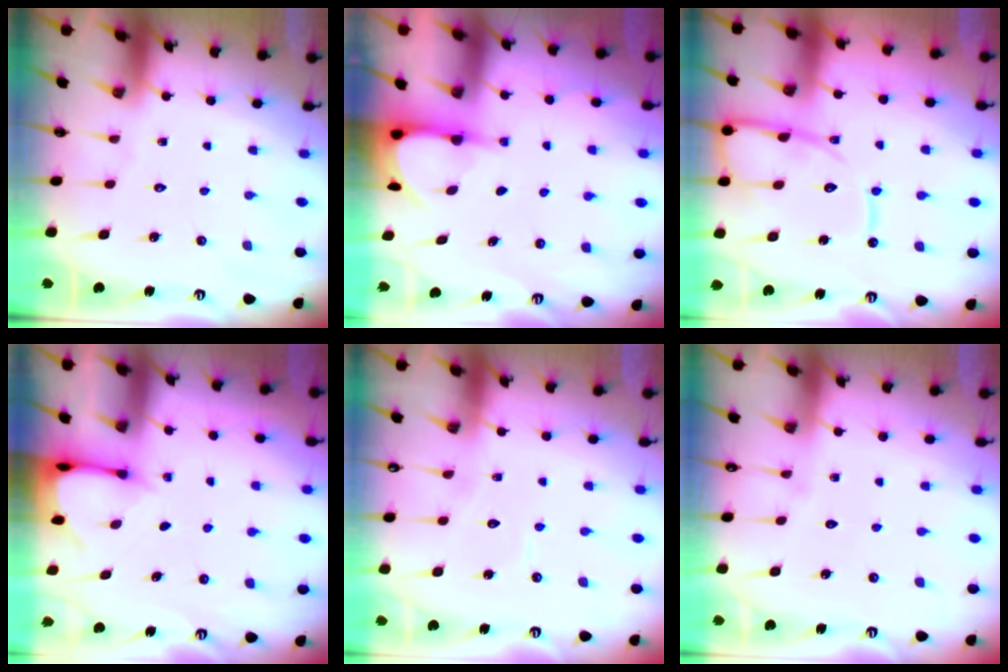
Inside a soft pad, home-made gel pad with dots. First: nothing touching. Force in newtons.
{"total": 4.0, "press": 4.0, "slide": 0.3}
{"total": 12.9, "press": 12.9, "slide": 1.1}
{"total": 3.1, "press": 3.1, "slide": 0.2}
{"total": 5.4, "press": 5.4, "slide": 0.5}
{"total": 4.1, "press": 4.1, "slide": 0.5}